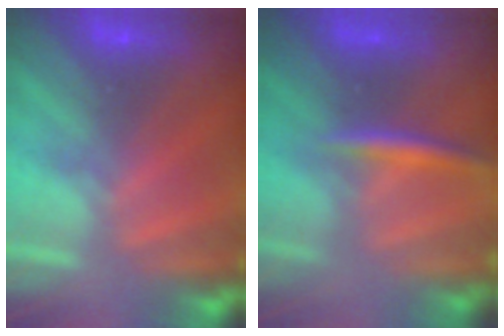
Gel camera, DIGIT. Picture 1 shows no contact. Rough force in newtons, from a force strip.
{"total": 2.8}